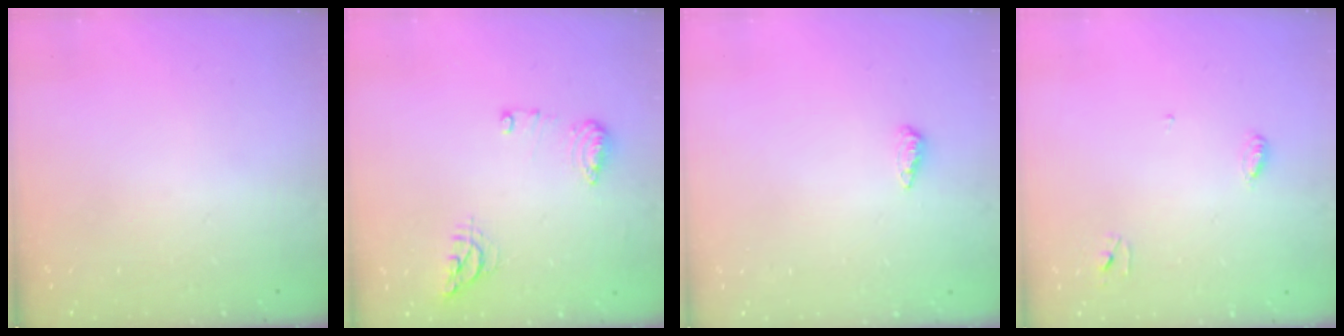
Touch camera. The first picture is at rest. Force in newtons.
{"total": 11.7, "press": 10.0, "slide": 6.1}
{"total": 6.1, "press": 6.0, "slide": 1.0}
{"total": 3.5, "press": 3.4, "slide": 0.4}